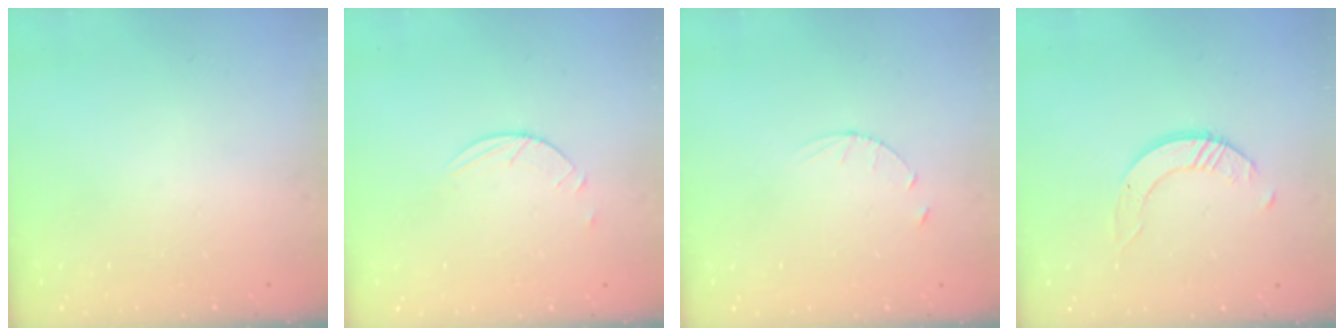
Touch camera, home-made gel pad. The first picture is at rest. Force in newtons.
{"total": 2.9, "press": 2.8, "slide": 0.3}
{"total": 3.0, "press": 2.9, "slide": 0.4}
{"total": 4.0, "press": 4.0, "slide": 0.1}